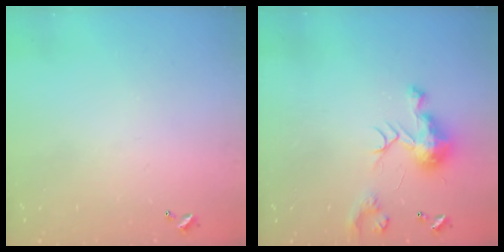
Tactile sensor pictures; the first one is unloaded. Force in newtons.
{"total": 9.7, "press": 9.7, "slide": 0.8}